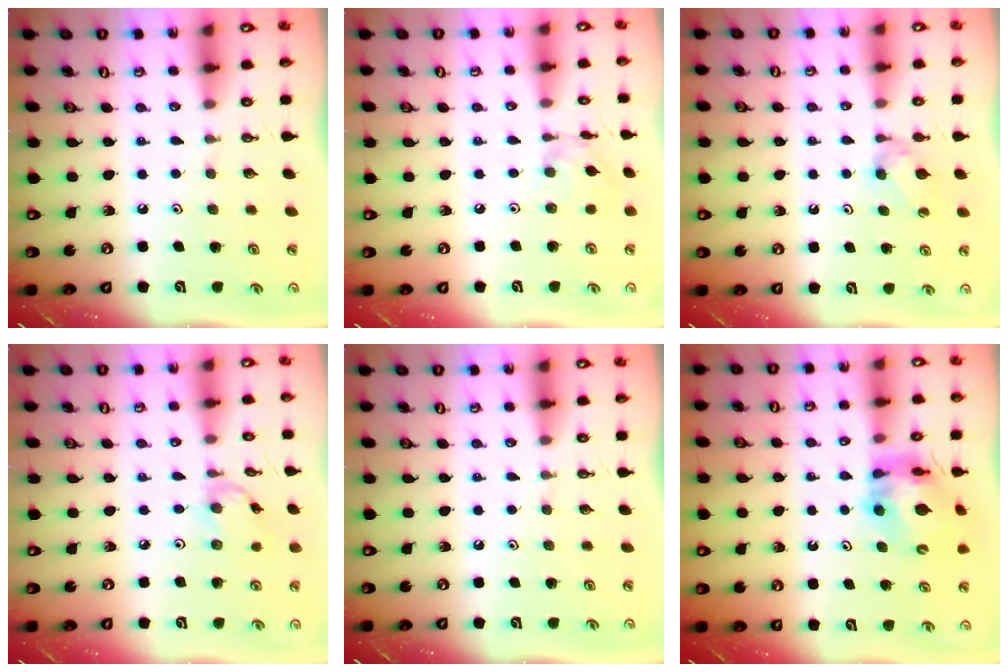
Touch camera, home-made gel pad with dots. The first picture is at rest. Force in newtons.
{"total": 2.7, "press": 2.7, "slide": 0.2}
{"total": 3.3, "press": 3.3, "slide": 0.7}
{"total": 4.2, "press": 4.2, "slide": 0.2}
{"total": 0.0}
{"total": 11.1, "press": 11.0, "slide": 1.1}